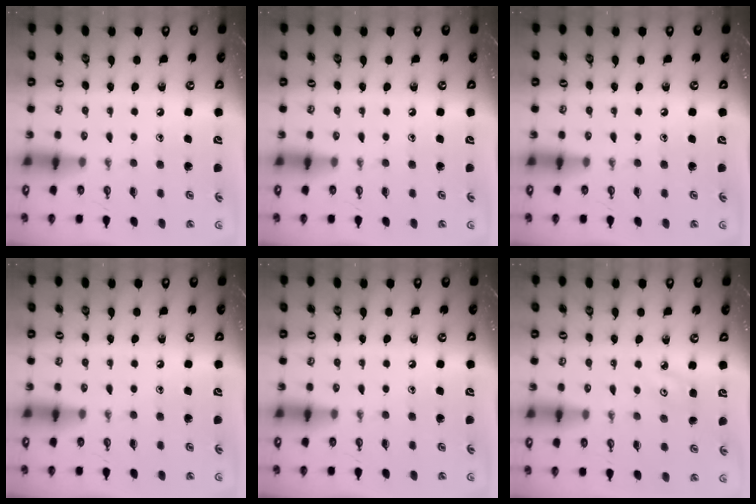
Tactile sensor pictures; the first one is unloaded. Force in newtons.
{"total": 0.0}
{"total": 0.0}
{"total": 0.0}
{"total": 0.0}
{"total": 3.3, "press": 3.3, "slide": 0.4}